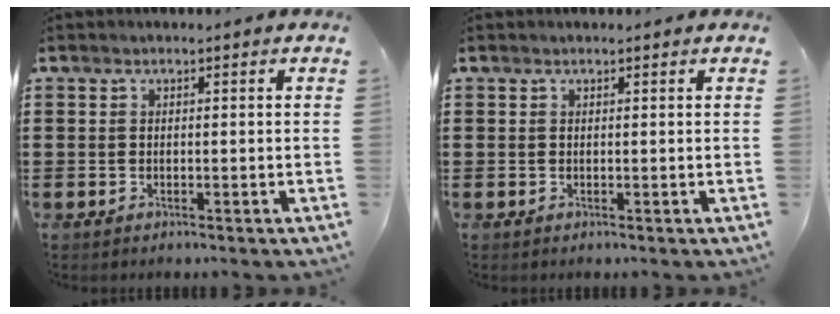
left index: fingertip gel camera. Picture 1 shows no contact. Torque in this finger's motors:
{"motor_torque": [0.02, -0.02, 0.00, 0.00]}